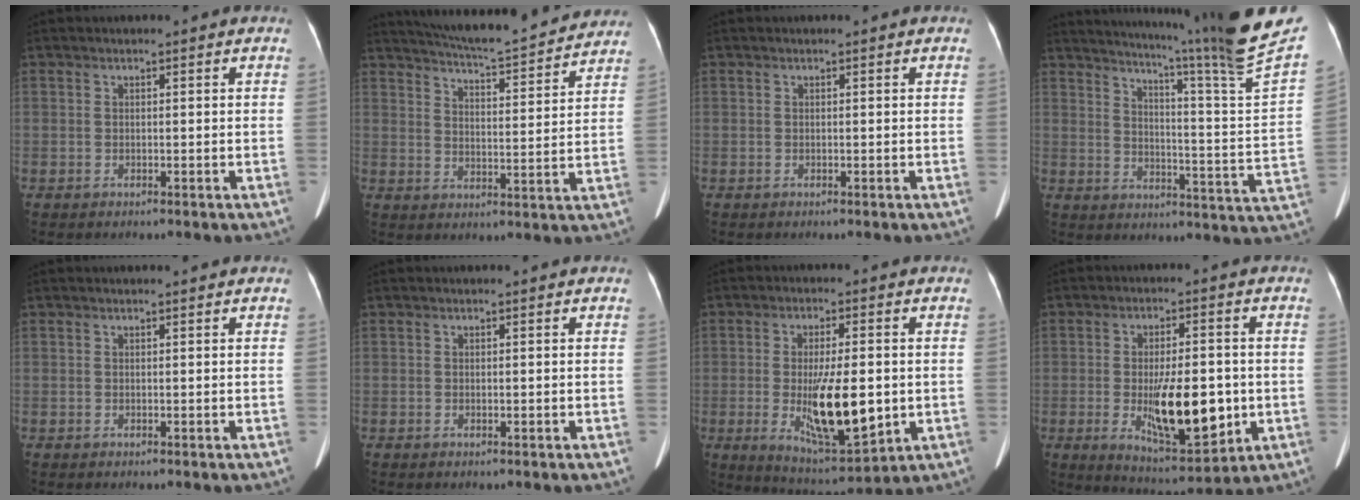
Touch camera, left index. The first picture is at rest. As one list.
[{"total": 17.2, "force": [16.0, 1.6, 6.1], "torque": [-0.100, -0.002, 0.216]}, {"total": 0.0}, {"total": 23.4, "force": [19.3, -2.8, 12.8], "torque": [-0.197, -0.079, 0.249]}, {"total": 0.5, "force": [0.5, -0.1, 0.2], "torque": [-0.008, -0.001, 0.008]}, {"total": 0.0}, {"total": 12.4, "force": [-1.8, 3.3, 11.8], "torque": [-0.205, -0.026, -0.017]}, {"total": 12.6, "force": [-2.2, 4.1, 11.7], "torque": [-0.192, -0.021, -0.024]}]